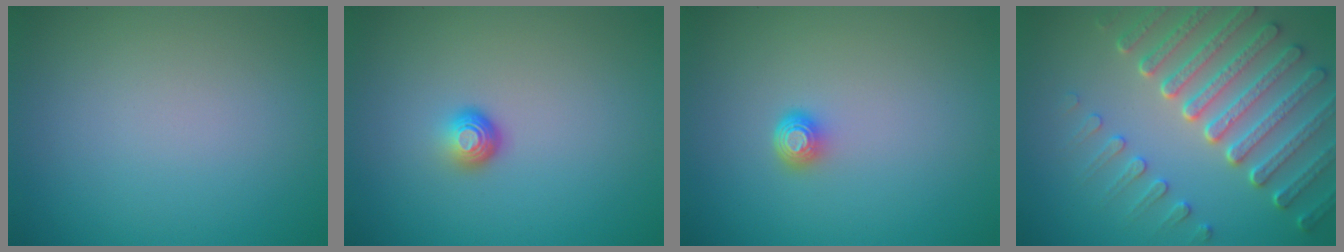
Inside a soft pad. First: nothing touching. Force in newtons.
{"total": 1.8, "press": 1.1, "slide": 1.4}
{"total": 1.4, "press": 1.1, "slide": 1.0}
{"total": 7.5, "press": 5.5, "slide": 5.0}